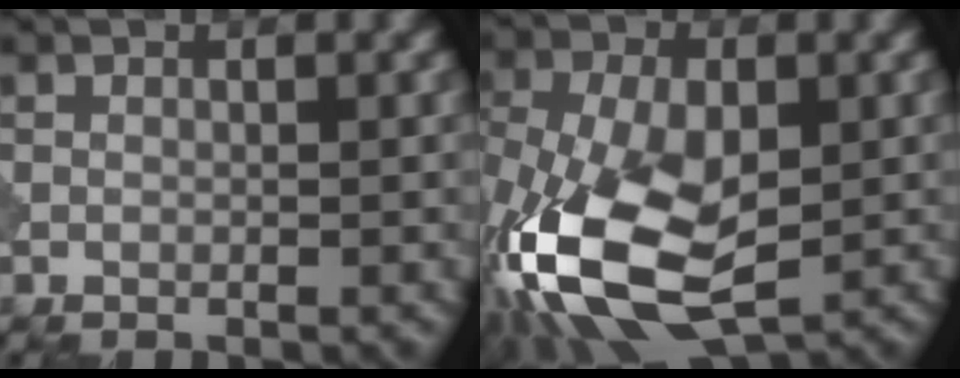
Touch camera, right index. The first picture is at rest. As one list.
[{"total": 13.0, "force": [-3.7, 6.9, 10.3], "torque": [-0.231, -0.015, -0.068]}]